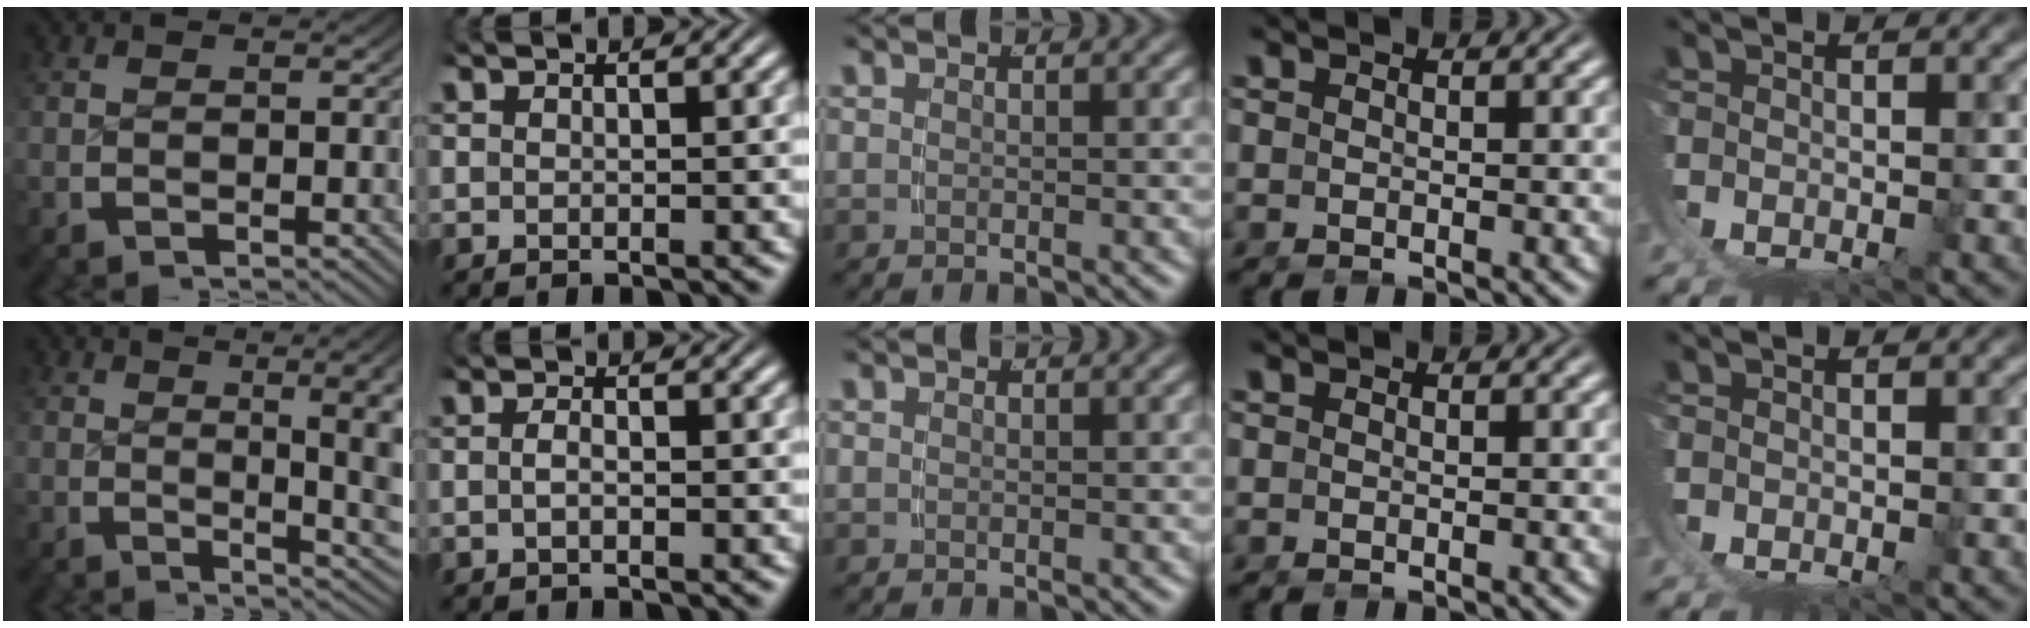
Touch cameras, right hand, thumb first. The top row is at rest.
{"thumb": {"total": 7.7, "force": [0.3, 3.1, 7.0], "torque": [-0.083, -0.009, 0.009]}, "index": {"total": 1.0, "force": [-0.6, 0.1, 0.8], "torque": [-0.022, -0.006, -0.009]}}